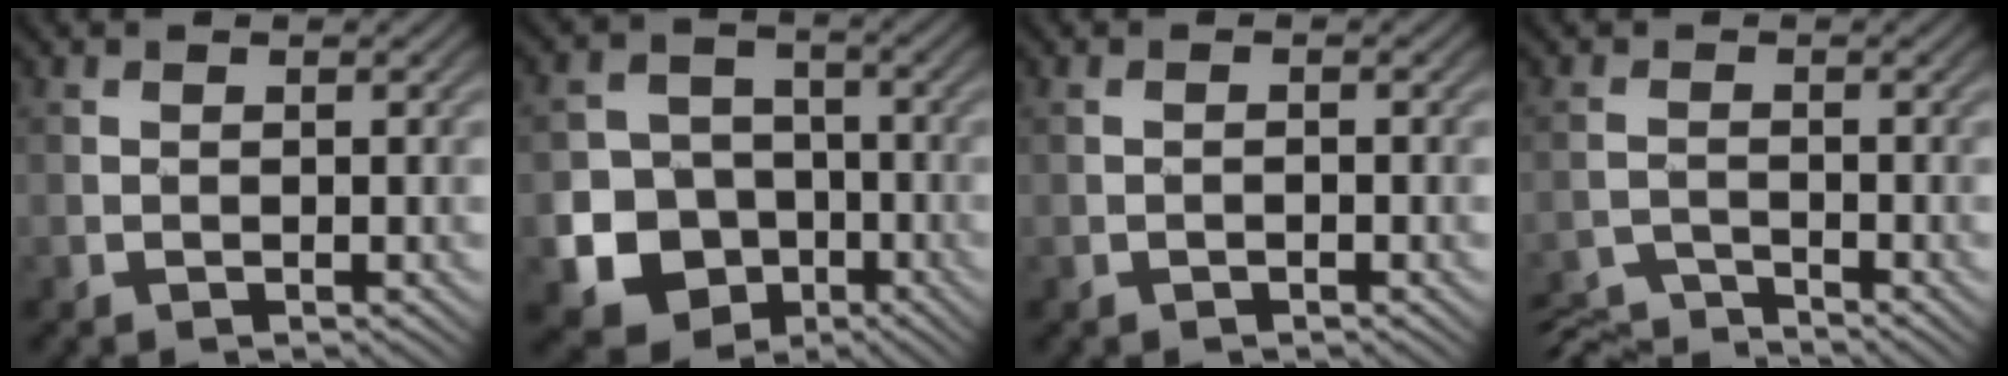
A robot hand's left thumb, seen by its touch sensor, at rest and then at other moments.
{"total": 11.2, "force": [-4.3, 9.5, 4.0], "torque": [-0.096, -0.041, -0.104]}
{"total": 0.5, "force": [-0.3, 0.2, 0.4], "torque": [-0.007, -0.001, -0.005]}
{"total": 5.1, "force": [-5.0, 0.5, 1.2], "torque": [-0.030, -0.013, -0.095]}